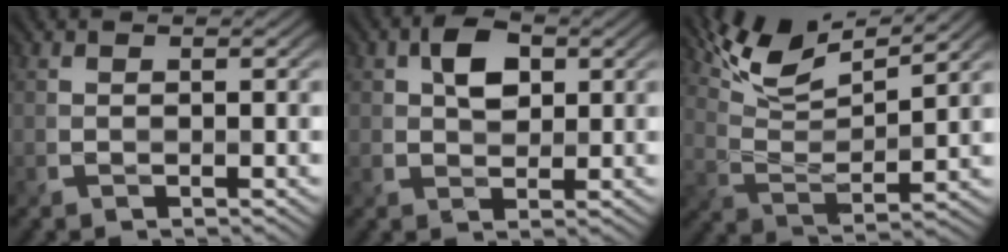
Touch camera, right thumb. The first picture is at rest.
{"total": 4.0, "force": [1.2, 2.7, 2.7], "torque": [-0.051, 0.007, 0.018]}
{"total": 9.7, "force": [7.3, 2.3, 6.0], "torque": [-0.133, 0.011, 0.139]}